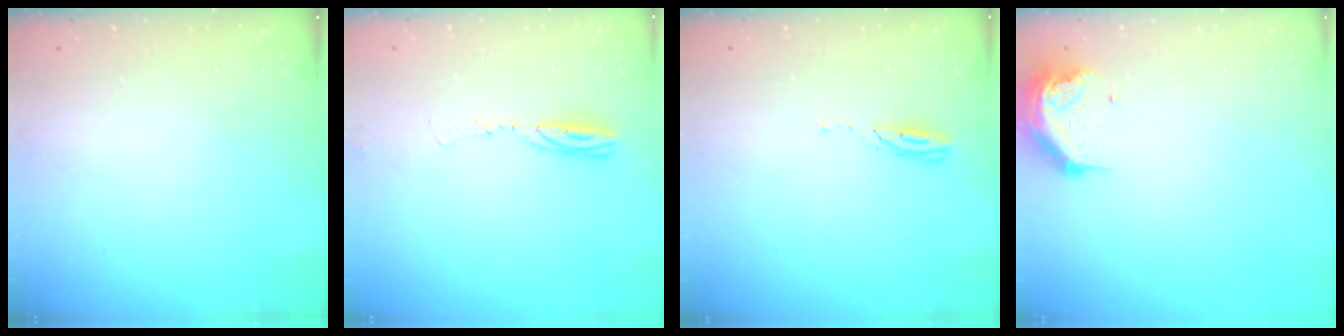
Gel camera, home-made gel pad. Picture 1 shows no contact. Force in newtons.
{"total": 5.0, "press": 4.9, "slide": 0.9}
{"total": 3.6, "press": 3.6, "slide": 0.3}
{"total": 9.8, "press": 9.8, "slide": 0.5}